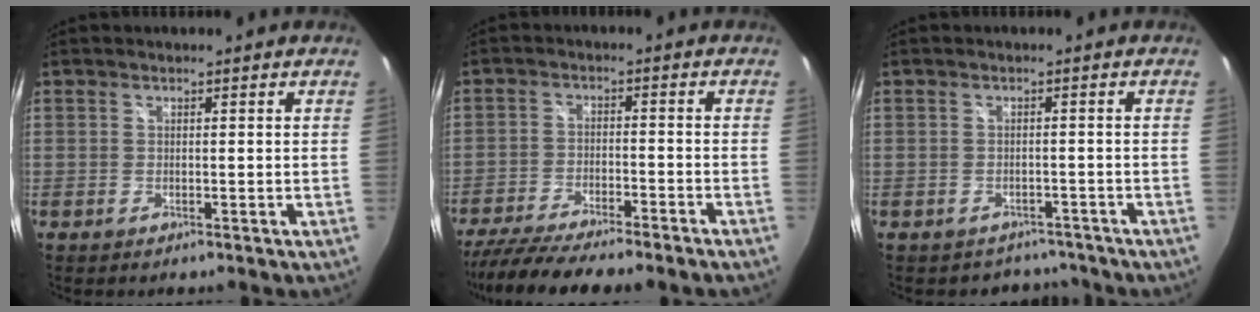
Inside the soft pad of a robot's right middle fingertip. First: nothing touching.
{"total": 13.6, "force": [-11.9, 0.6, 6.7], "torque": [-0.141, -0.026, -0.193]}
{"total": 4.9, "force": [-4.1, 2.7, 0.2], "torque": [-0.006, 0.006, -0.052]}